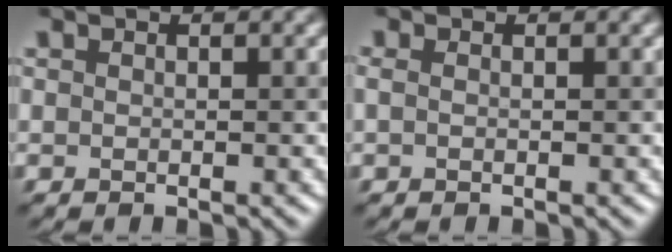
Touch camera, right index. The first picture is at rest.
{"total": 0.6, "force": [0.0, 0.2, 0.5], "torque": [-0.013, -0.003, -0.002]}